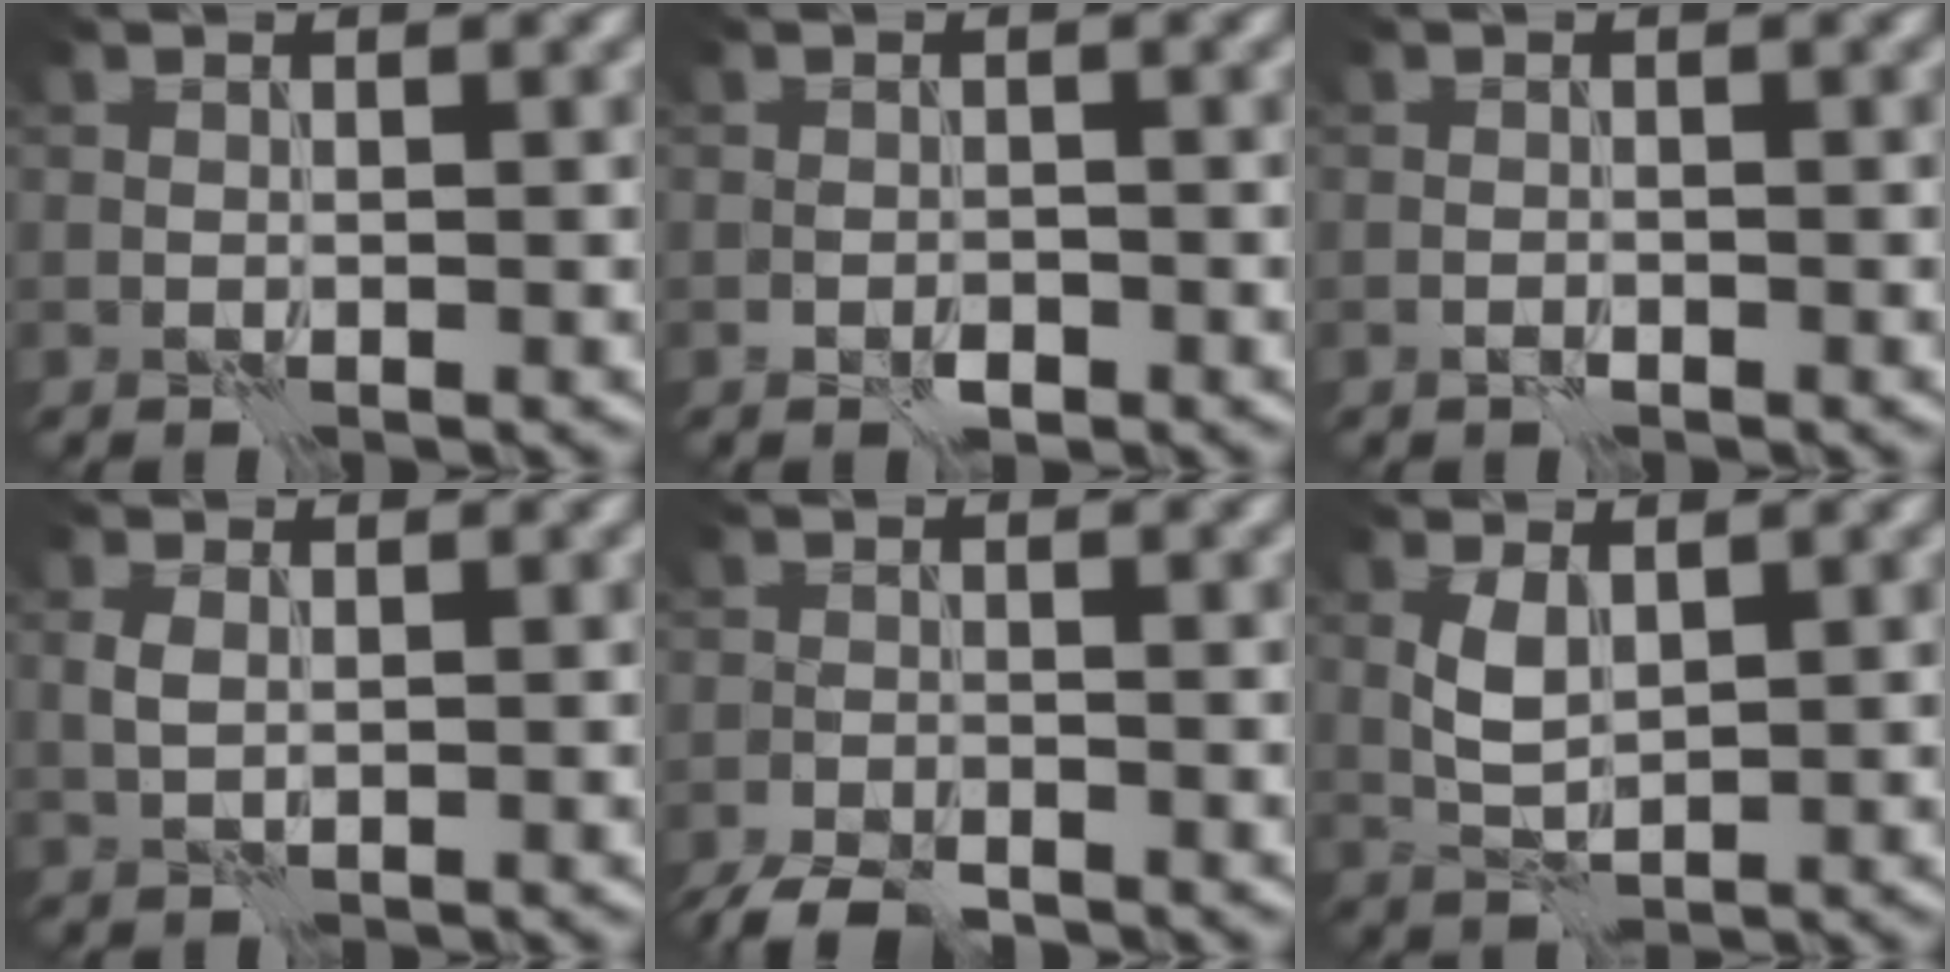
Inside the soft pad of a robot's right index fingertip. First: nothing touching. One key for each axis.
{"total": 1.0, "fx": -0.6, "fy": 0.6, "fz": 0.5, "tx": -0.009, "ty": -0.001, "tz": -0.012}
{"total": 0.7, "fx": -0.5, "fy": 0.3, "fz": 0.3, "tx": -0.004, "ty": 0.002, "tz": -0.010}
{"total": 1.3, "fx": 0.1, "fy": 0.8, "fz": 1.0, "tx": -0.024, "ty": 0.002, "tz": 0.004}
{"total": 3.8, "fx": -3.3, "fy": 1.0, "fz": 1.6, "tx": -0.027, "ty": -0.007, "tz": -0.069}
{"total": 2.4, "fx": 1.0, "fy": 1.1, "fz": 1.8, "tx": -0.044, "ty": -0.001, "tz": 0.024}